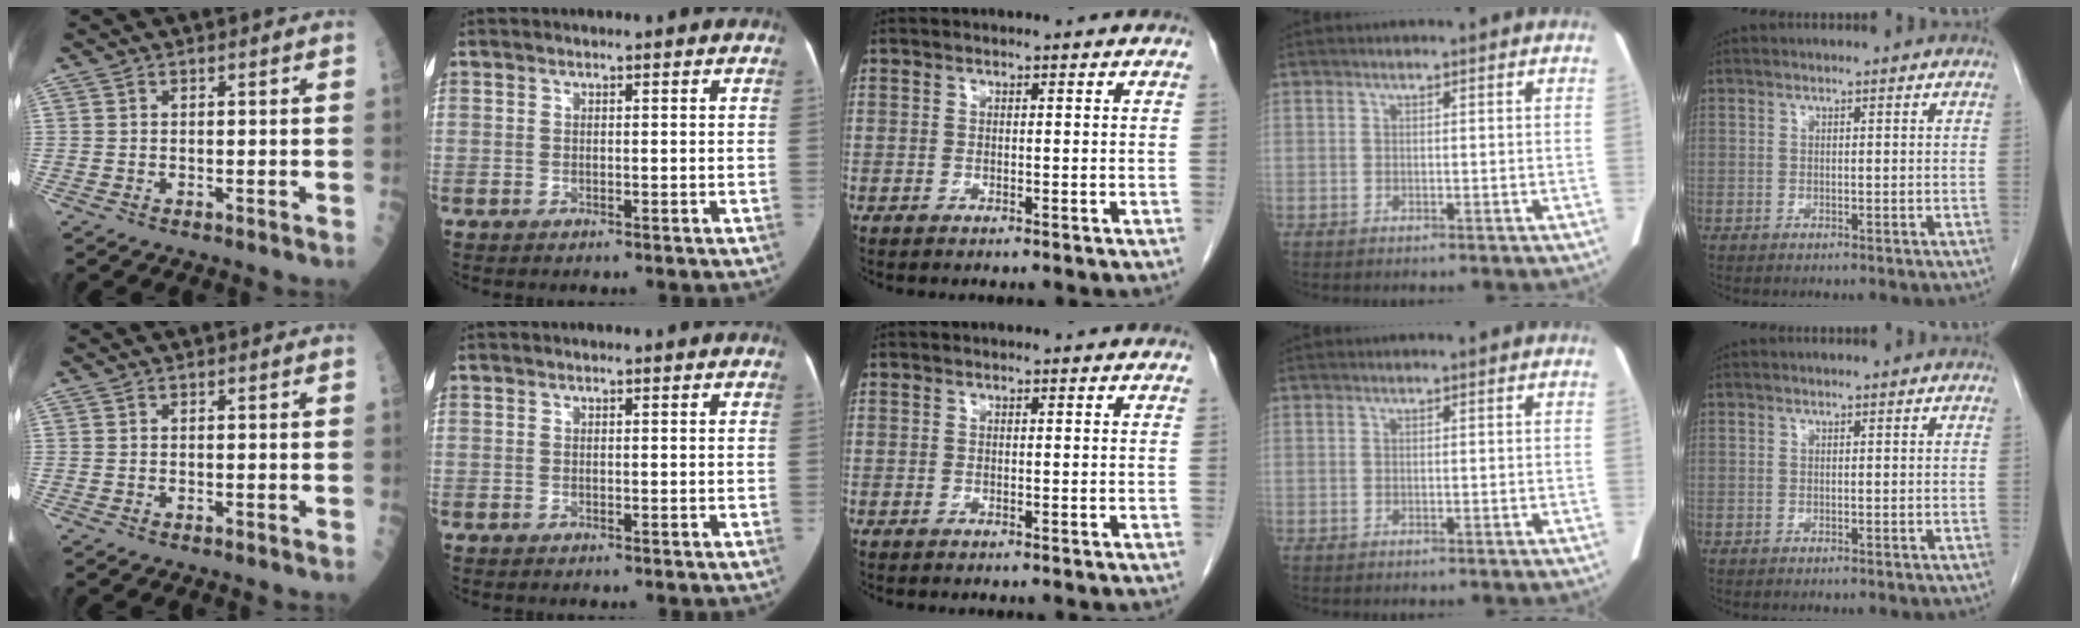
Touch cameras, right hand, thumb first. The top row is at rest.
{}